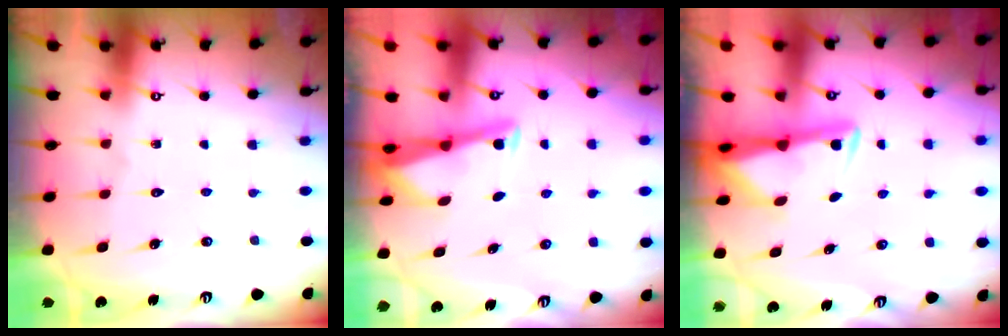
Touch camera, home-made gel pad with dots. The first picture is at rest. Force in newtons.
{"total": 2.8, "press": 2.8, "slide": 0.2}
{"total": 2.9, "press": 2.9, "slide": 0.4}